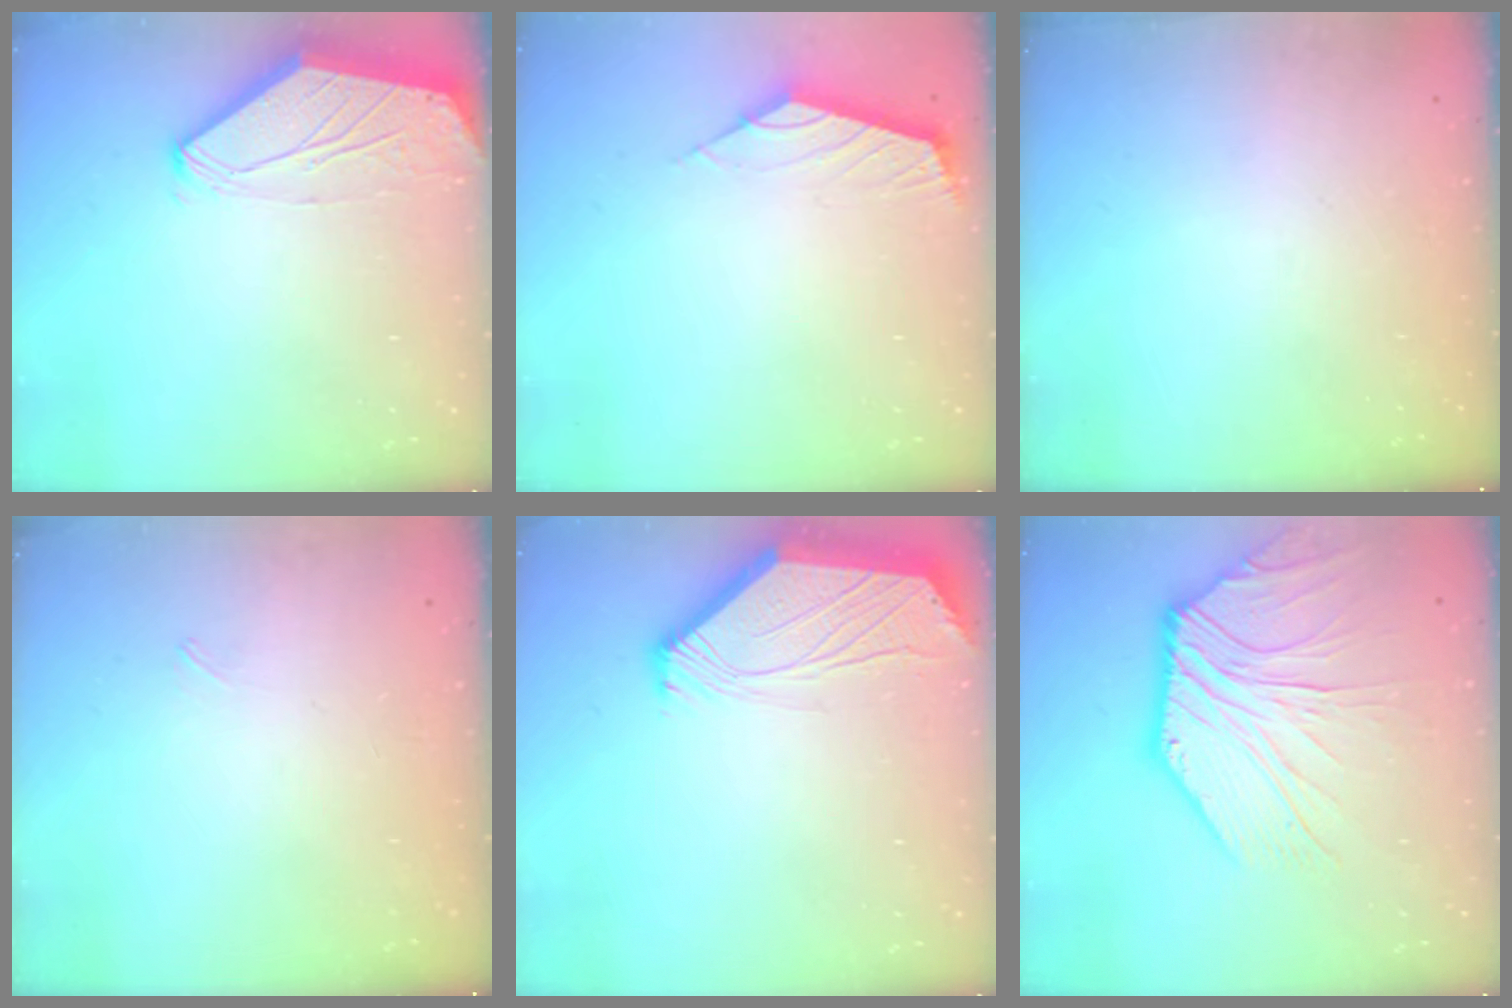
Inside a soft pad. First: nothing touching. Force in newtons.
{"total": 2.5, "press": 2.5, "slide": 0.6}
{"total": 0.0}
{"total": 2.8, "press": 2.7, "slide": 0.6}
{"total": 2.6, "press": 2.6, "slide": 0.5}
{"total": 10.7, "press": 10.7, "slide": 0.8}